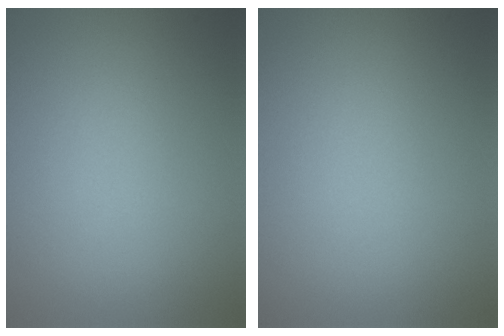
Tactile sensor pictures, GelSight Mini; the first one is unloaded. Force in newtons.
{"total": 0.0}